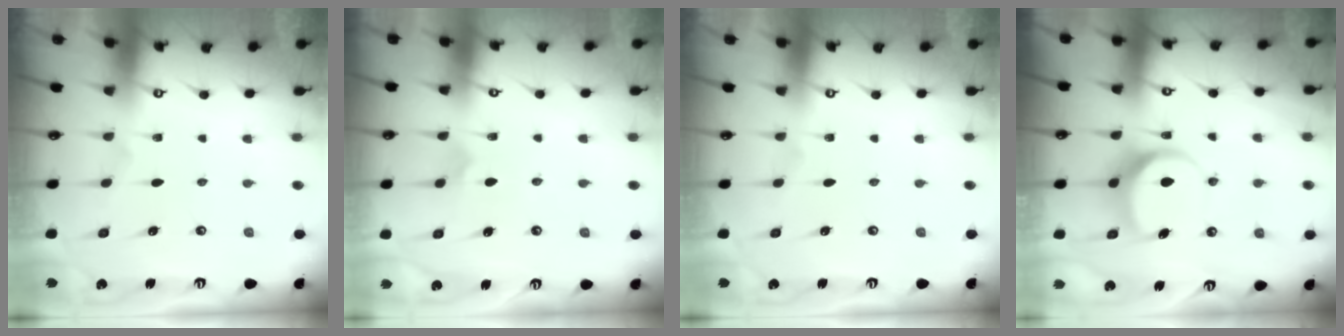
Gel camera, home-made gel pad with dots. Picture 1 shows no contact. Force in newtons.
{"total": 4.4, "press": 4.4, "slide": 0.4}
{"total": 0.0}
{"total": 7.1, "press": 7.1, "slide": 0.4}